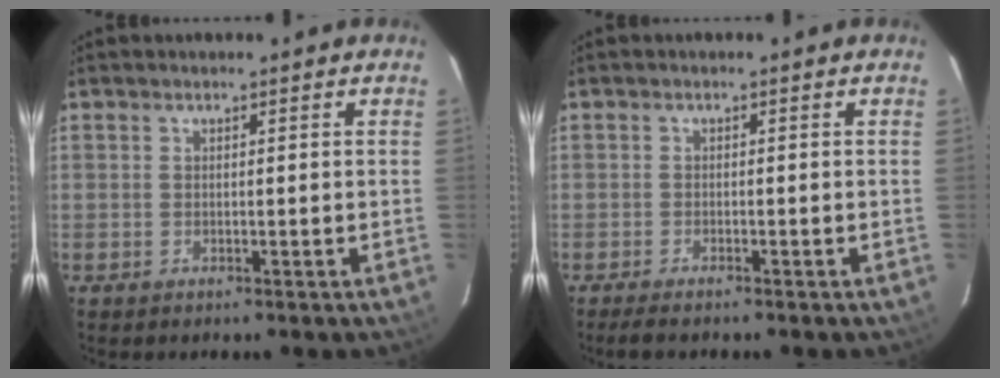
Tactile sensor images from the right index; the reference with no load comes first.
{"total": 2.8, "force": [-2.5, 0.2, 1.3], "torque": [-0.034, -0.010, -0.043]}